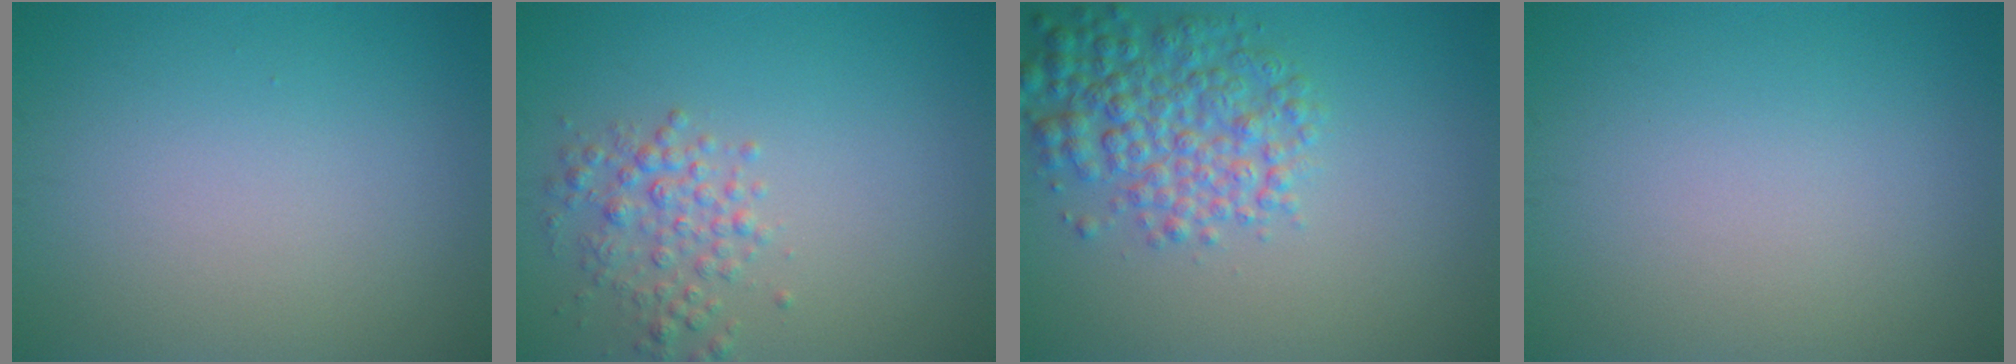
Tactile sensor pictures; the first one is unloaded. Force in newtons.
{"total": 2.5, "press": 2.5, "slide": 0.1}
{"total": 5.0, "press": 5.0, "slide": 0.1}
{"total": 0.0}